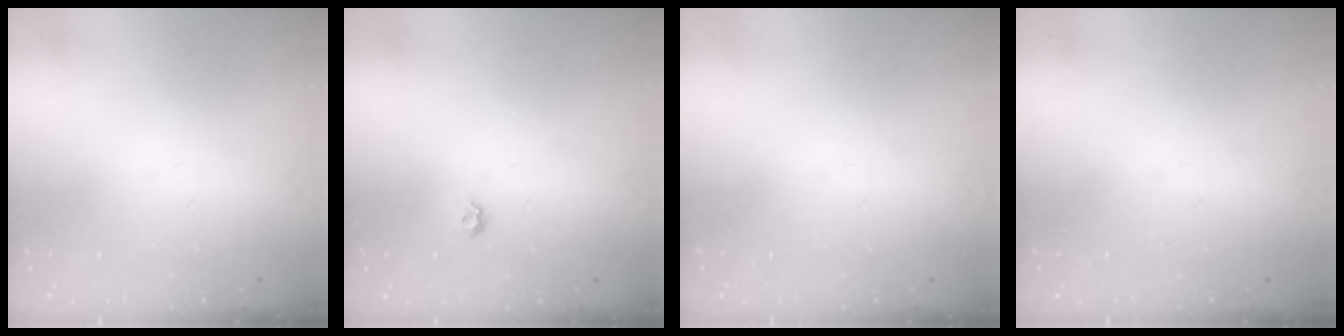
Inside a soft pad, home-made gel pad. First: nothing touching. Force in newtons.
{"total": 4.6, "press": 4.6, "slide": 0.7}
{"total": 0.0}
{"total": 0.0}